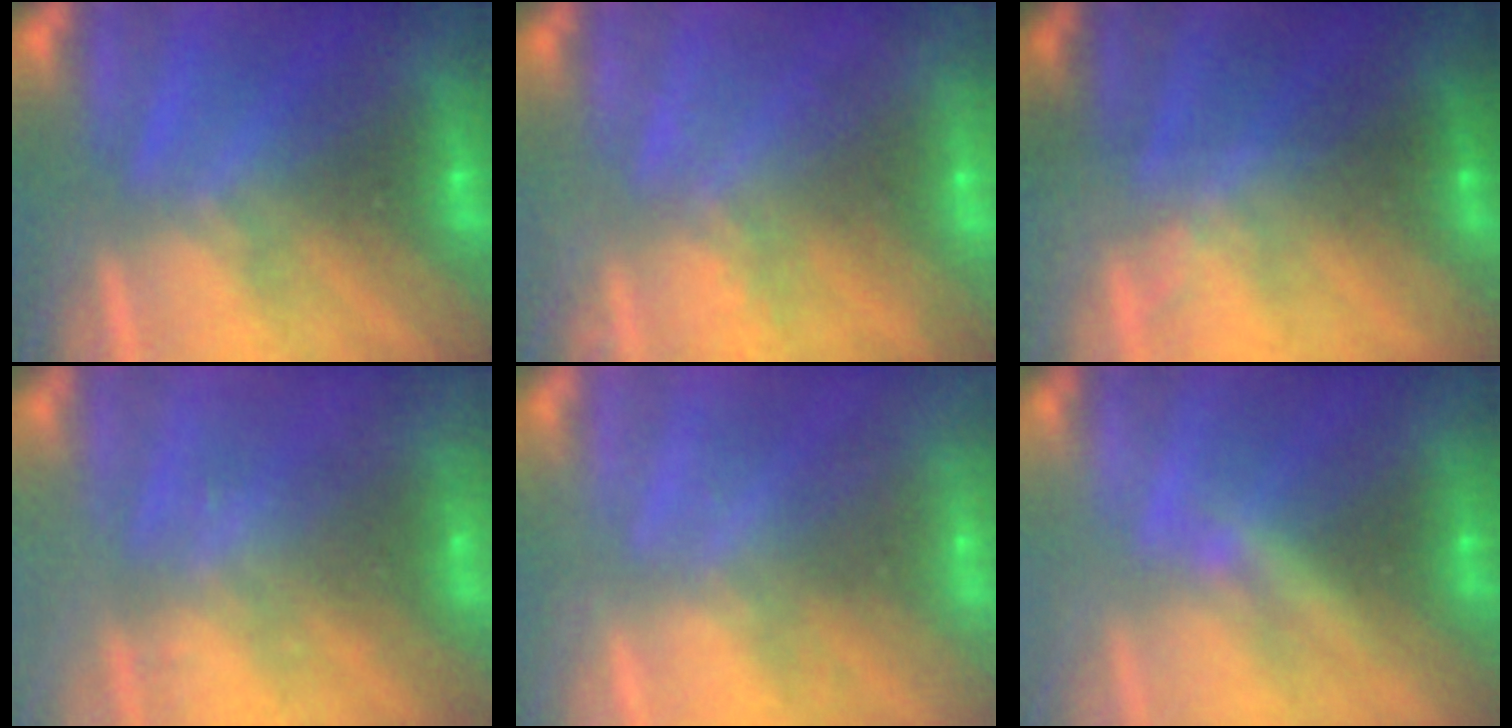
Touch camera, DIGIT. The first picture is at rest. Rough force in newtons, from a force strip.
{"total": 2.1}
{"total": 1.6}
{"total": 2.2}
{"total": 2.3}
{"total": 2.2}